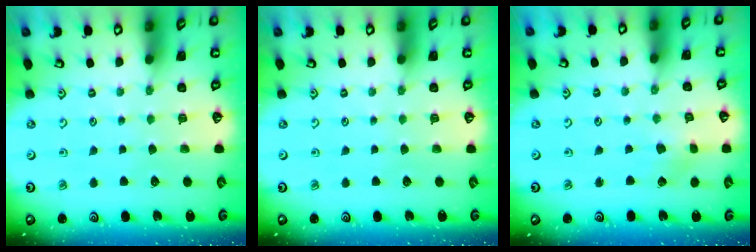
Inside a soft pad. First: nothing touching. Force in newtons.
{"total": 0.0}
{"total": 2.3, "press": 2.3, "slide": 0.3}